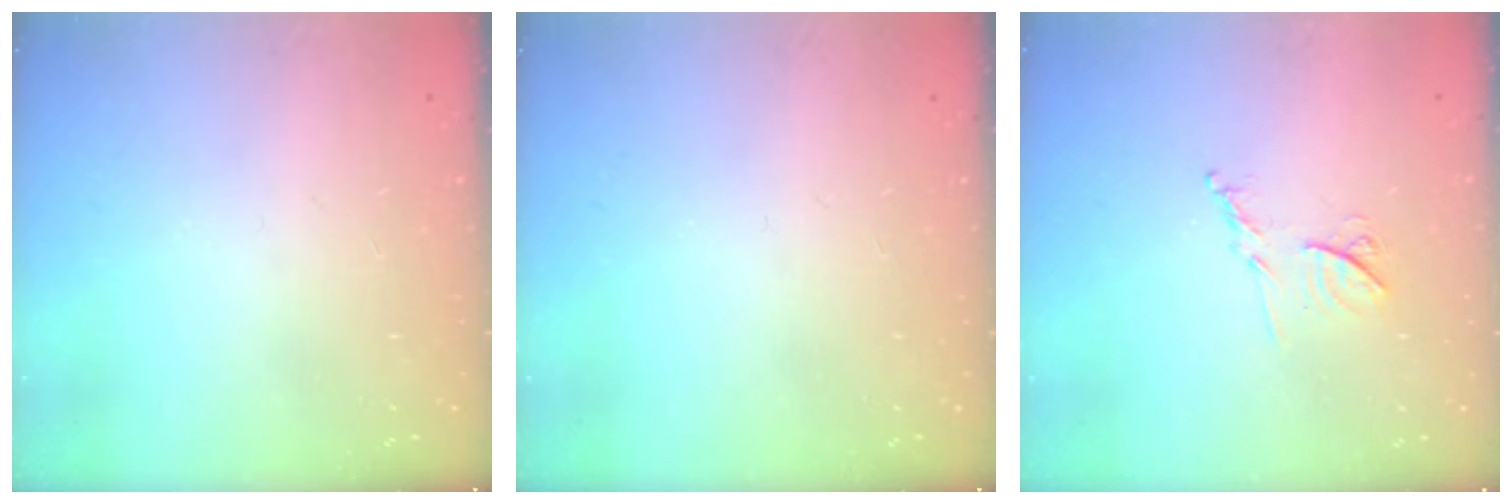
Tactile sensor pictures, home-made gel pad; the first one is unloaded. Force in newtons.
{"total": 0.0}
{"total": 8.7, "press": 8.7, "slide": 0.4}